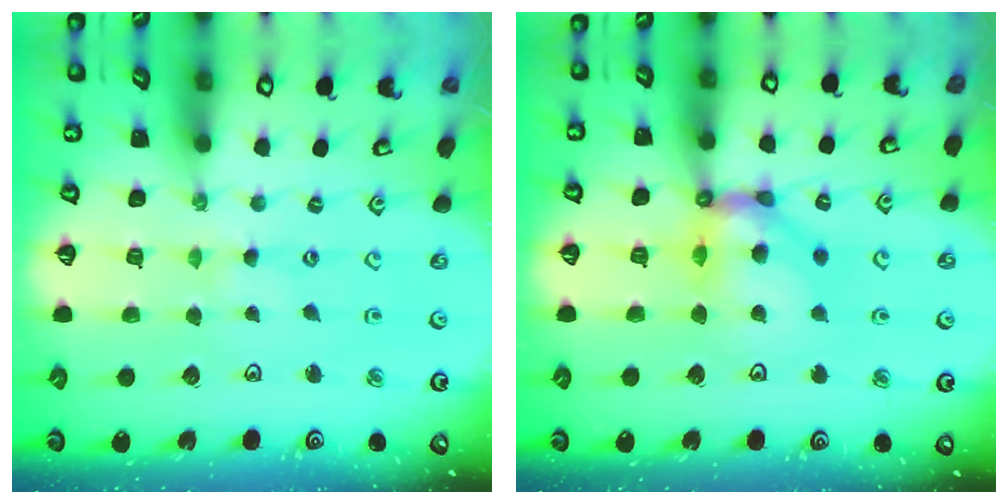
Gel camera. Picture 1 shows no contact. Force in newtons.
{"total": 11.4, "press": 11.3, "slide": 1.8}